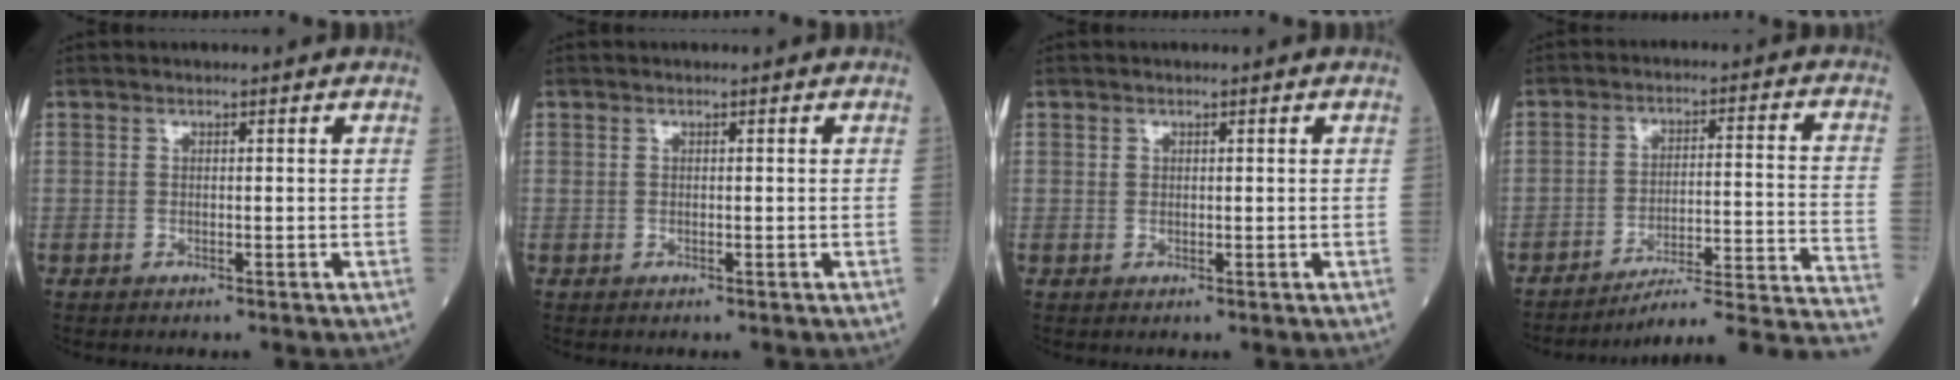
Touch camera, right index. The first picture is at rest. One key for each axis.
{"total": 0.0}
{"total": 0.5, "fx": 0.3, "fy": 0.4, "fz": 0.1, "tx": 0.005, "ty": 0.001, "tz": 0.002}
{"total": 17.8, "fx": -16.1, "fy": -1.2, "fz": 7.7, "tx": -0.045, "ty": 0.017, "tz": -0.215}